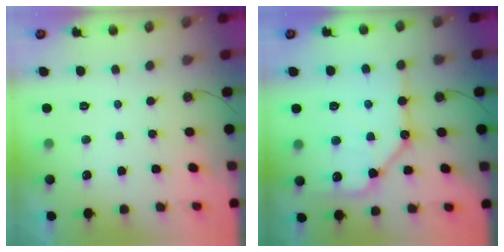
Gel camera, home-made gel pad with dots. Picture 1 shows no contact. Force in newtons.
{"total": 13.9, "press": 13.8, "slide": 1.5}